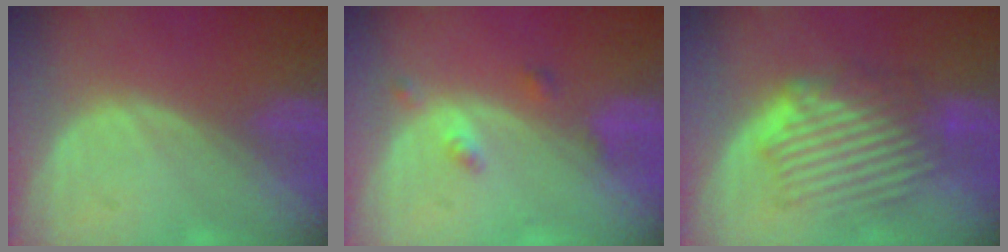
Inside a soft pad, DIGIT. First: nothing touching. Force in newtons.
{"total": 2.5, "press": 2.5, "slide": 0.2}
{"total": 8.9, "press": 8.3, "slide": 3.2}